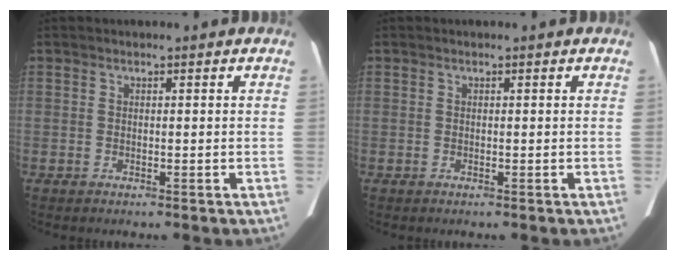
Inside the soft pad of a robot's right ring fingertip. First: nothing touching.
{"total": 0.0}